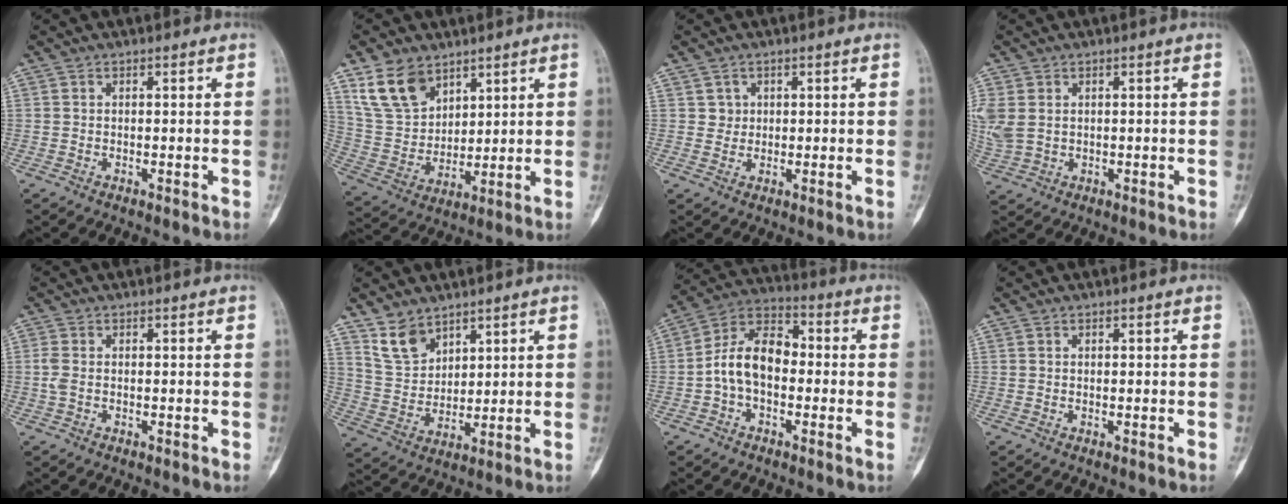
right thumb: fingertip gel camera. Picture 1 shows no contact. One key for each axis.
{"total": 11.8, "fx": 7.6, "fy": 7.4, "fz": 5.3, "tx": -0.088, "ty": -0.029, "tz": 0.161}
{"total": 1.8, "fx": 0.7, "fy": 1.7, "fz": 0.2, "tx": 0.008, "ty": -0.001, "tz": 0.007}
{"total": 6.1, "fx": 1.2, "fy": 4.4, "fz": 4.1, "tx": -0.110, "ty": 0.003, "tz": 0.033}
{"total": 2.0, "fx": -0.1, "fy": 1.2, "fz": 1.6, "tx": -0.052, "ty": 0.001, "tz": -0.003}
{"total": 7.6, "fx": 5.6, "fy": 4.4, "fz": 2.8, "tx": -0.040, "ty": -0.030, "tz": 0.122}
{"total": 11.0, "fx": -1.3, "fy": 6.8, "fz": 8.6, "tx": -0.142, "ty": 0.037, "tz": -0.038}
{"total": 0.0}